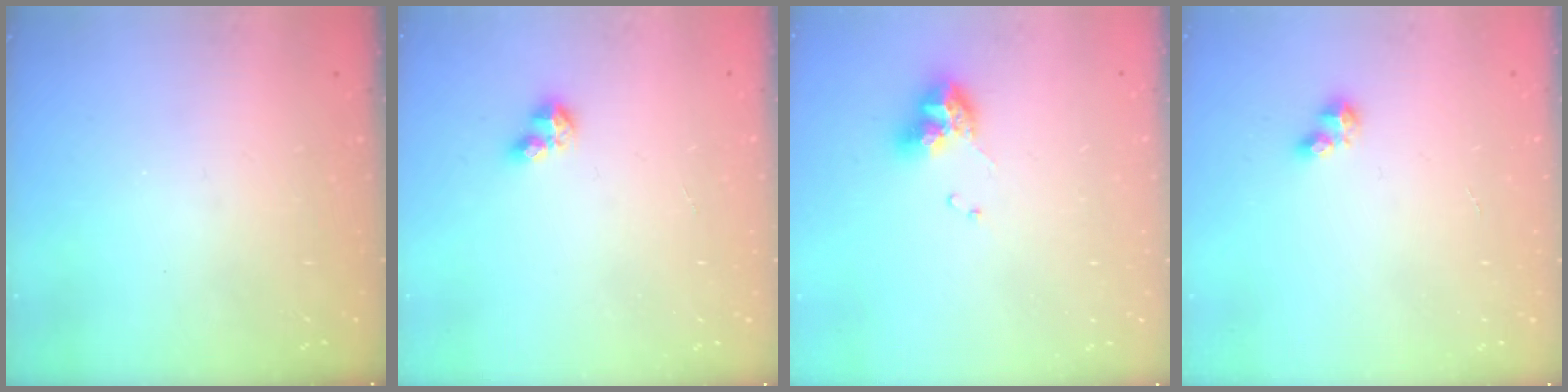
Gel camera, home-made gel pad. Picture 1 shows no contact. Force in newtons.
{"total": 4.6, "press": 4.6, "slide": 0.4}
{"total": 9.5, "press": 9.5, "slide": 1.1}
{"total": 4.4, "press": 4.4, "slide": 0.6}